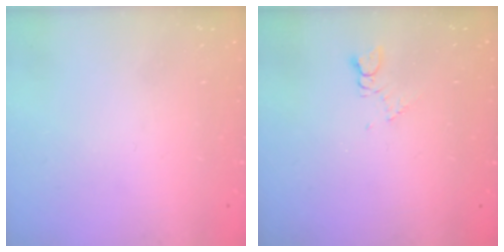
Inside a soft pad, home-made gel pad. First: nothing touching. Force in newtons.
{"total": 2.6, "press": 2.6, "slide": 0.4}